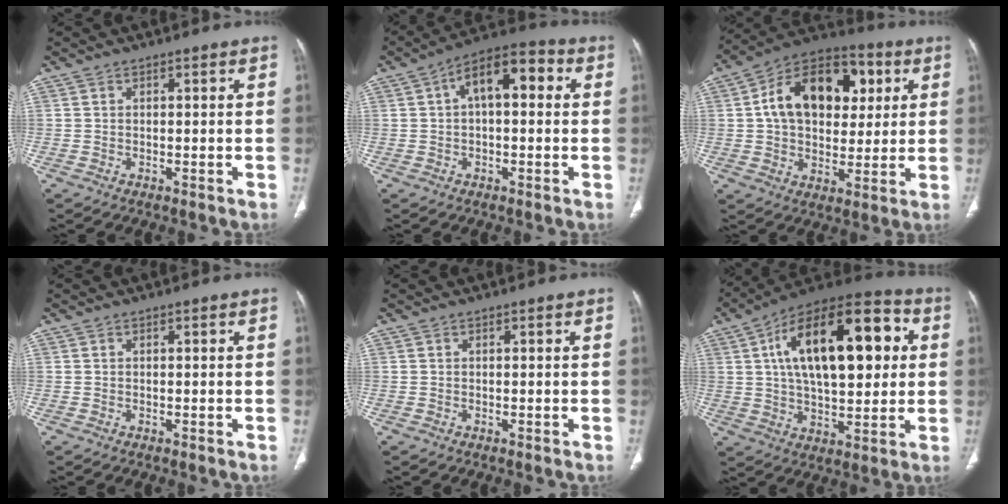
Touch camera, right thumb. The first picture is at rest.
{"total": 11.0, "force": [2.4, 5.6, 9.2], "torque": [-0.128, 0.036, 0.026]}
{"total": 20.1, "force": [4.7, 13.3, 14.3], "torque": [-0.192, 0.015, 0.071]}
{"total": 0.0}
{"total": 0.0}
{"total": 25.6, "force": [5.8, 12.3, 21.7], "torque": [-0.325, 0.019, 0.086]}